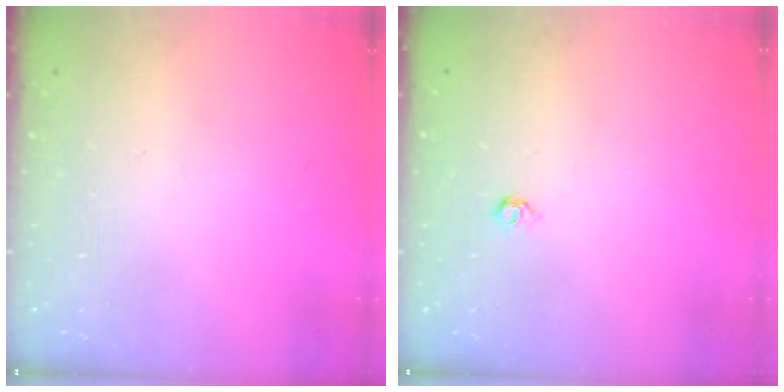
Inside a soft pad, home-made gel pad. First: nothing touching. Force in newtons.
{"total": 3.9, "press": 3.8, "slide": 0.8}